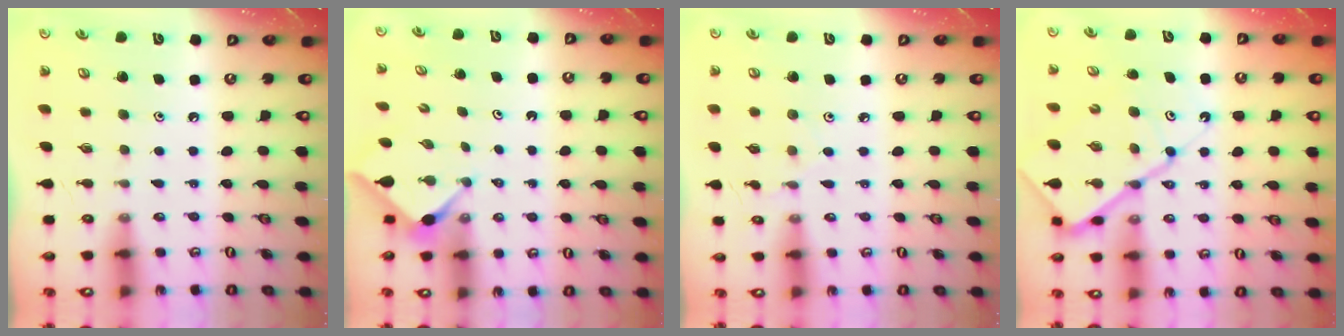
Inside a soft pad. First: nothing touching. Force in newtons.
{"total": 2.9, "press": 2.8, "slide": 0.4}
{"total": 2.2, "press": 2.2, "slide": 0.4}
{"total": 14.9, "press": 14.8, "slide": 1.8}